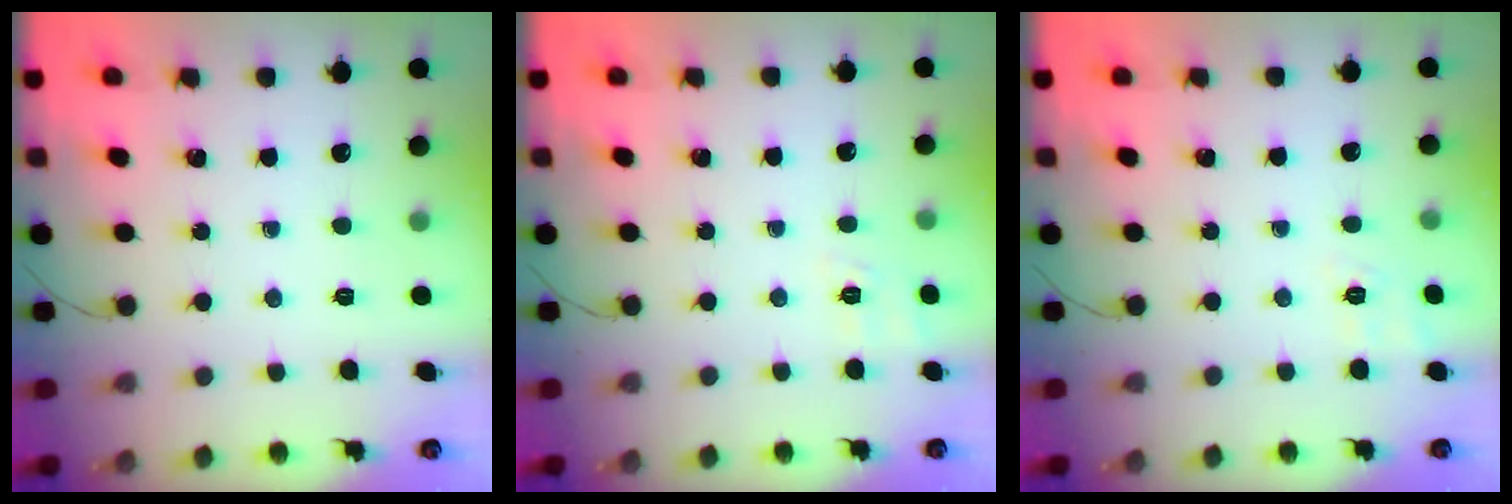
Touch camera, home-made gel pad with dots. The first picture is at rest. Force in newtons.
{"total": 2.3, "press": 1.3, "slide": 1.9}
{"total": 2.8, "press": 2.0, "slide": 2.0}